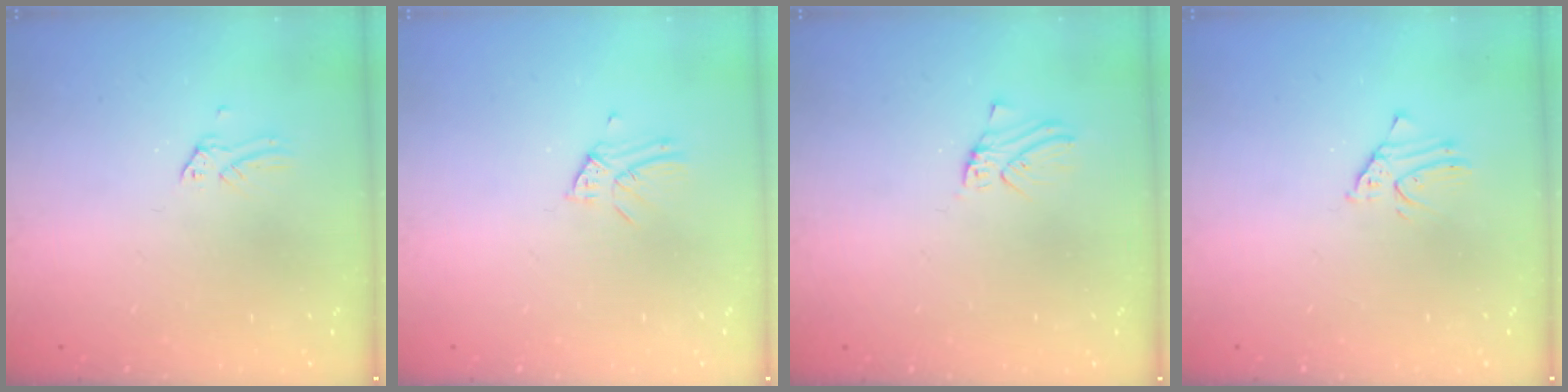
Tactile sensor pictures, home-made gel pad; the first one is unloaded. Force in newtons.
{"total": 3.6, "press": 3.5, "slide": 0.3}
{"total": 1.0, "press": 1.0, "slide": 0.2}
{"total": 1.5, "press": 1.5, "slide": 0.1}